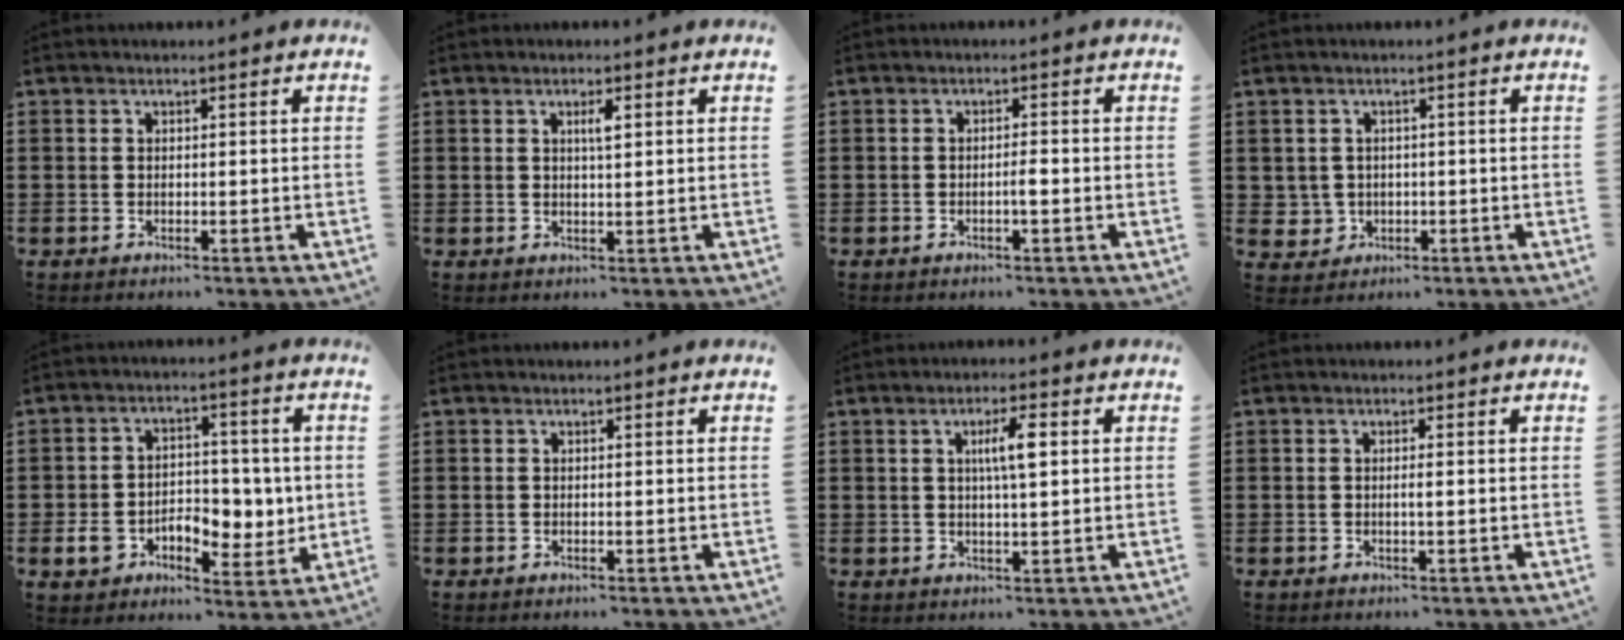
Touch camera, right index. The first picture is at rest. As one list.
[{"total": 2.0, "force": [0.7, 0.5, 1.8], "torque": [-0.036, 0.004, 0.009]}, {"total": 1.8, "force": [-0.5, 0.2, 1.7], "torque": [-0.031, 0.000, -0.010]}, {"total": 2.3, "force": [0.0, 2.3, 0.1], "torque": [-0.016, 0.007, -0.003]}, {"total": 7.4, "force": [-1.0, 6.0, 4.1], "torque": [-0.081, 0.015, -0.014]}, {"total": 0.0}, {"total": 4.6, "force": [1.0, 0.9, 4.3], "torque": [-0.079, 0.006, 0.011]}, {"total": 0.9, "force": [-0.1, 0.0, 0.9], "torque": [-0.018, -0.004, -0.001]}]